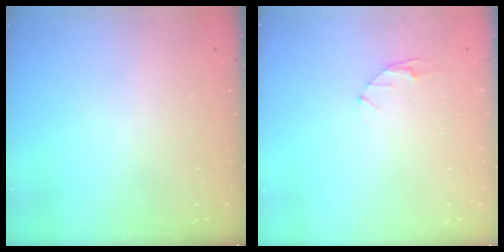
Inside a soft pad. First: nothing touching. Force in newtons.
{"total": 3.1, "press": 3.1, "slide": 0.4}